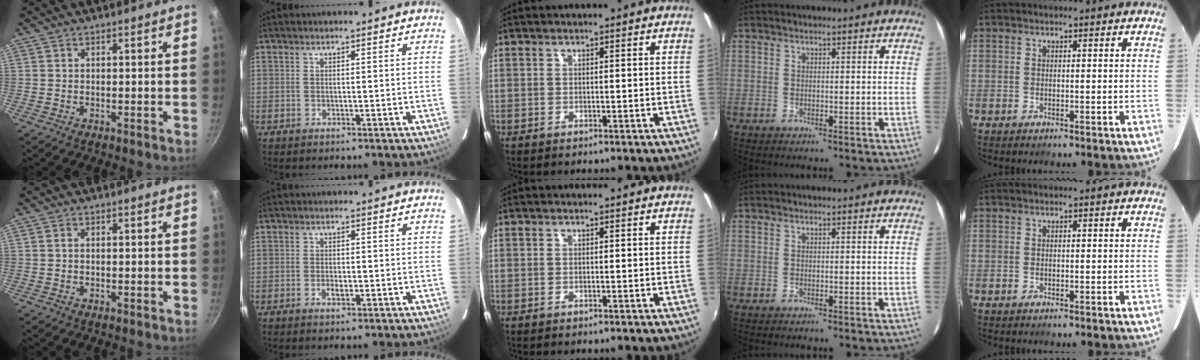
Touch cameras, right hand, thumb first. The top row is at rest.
{"thumb": {"total": 0.6, "force": [0.1, 0.4, 0.4], "torque": [-0.007, 0.003, 0.002]}, "index": {"total": 1.8, "force": [-0.7, 1.0, 1.4], "torque": [-0.027, 0.000, -0.012]}}